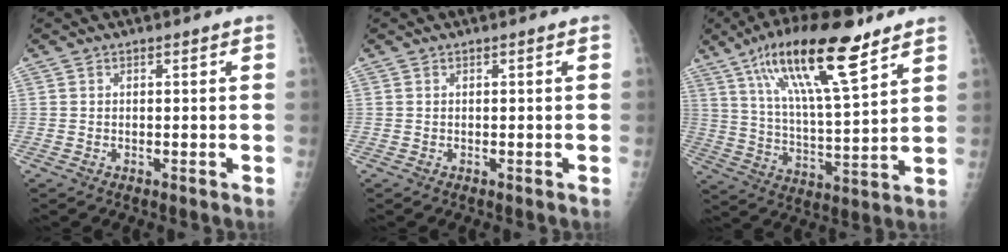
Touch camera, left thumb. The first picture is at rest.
{"total": 0.0}
{"total": 20.0, "force": [12.1, 4.9, 15.1], "torque": [-0.251, -0.041, 0.215]}